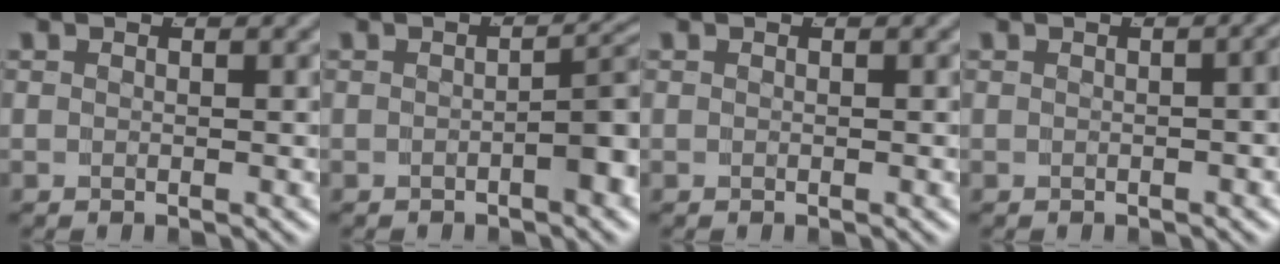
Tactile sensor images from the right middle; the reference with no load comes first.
{"total": 3.9, "force": [-1.5, 1.2, 3.4], "torque": [-0.029, 0.004, -0.025]}
{"total": 0.0}
{"total": 1.5, "force": [-0.3, 0.1, 1.4], "torque": [-0.010, 0.008, -0.007]}